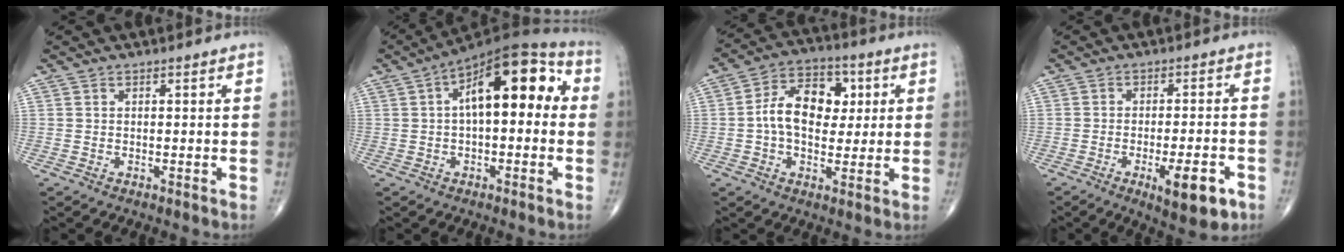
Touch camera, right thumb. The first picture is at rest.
{"total": 17.3, "force": [3.0, 8.0, 15.0], "torque": [-0.198, 0.046, 0.036]}
{"total": 12.0, "force": [1.2, 8.1, 8.8], "torque": [-0.120, 0.018, 0.013]}
{"total": 9.3, "force": [-4.2, 2.8, 7.8], "torque": [-0.109, 0.010, -0.053]}